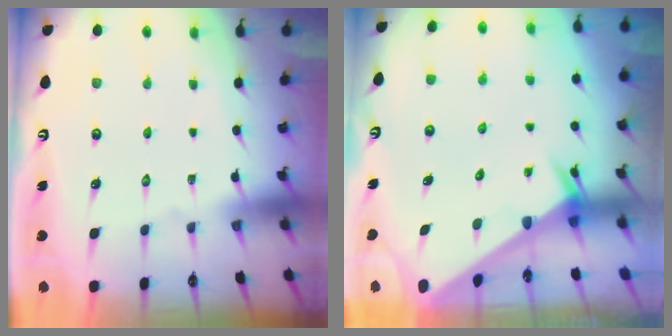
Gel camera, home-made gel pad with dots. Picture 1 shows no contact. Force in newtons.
{"total": 2.5, "press": 2.5, "slide": 0.1}